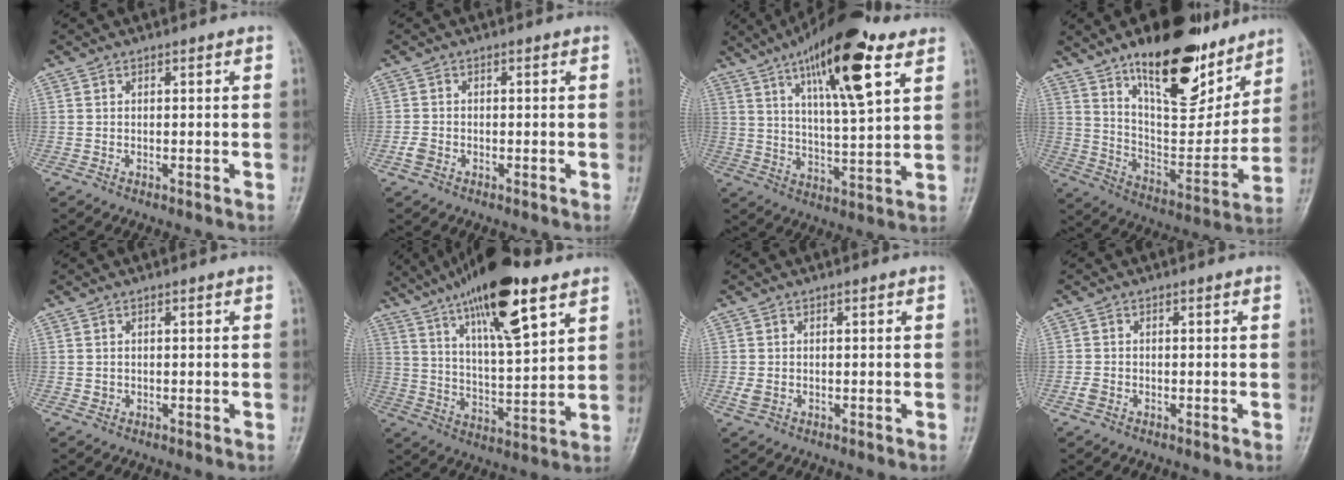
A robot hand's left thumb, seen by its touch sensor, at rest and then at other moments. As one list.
[{"total": 1.9, "force": [-0.8, 1.4, 0.9], "torque": [-0.020, 0.002, -0.020]}, {"total": 18.6, "force": [9.9, 5.0, 14.9], "torque": [-0.222, -0.032, 0.161]}, {"total": 23.7, "force": [15.5, 9.5, 15.2], "torque": [-0.181, -0.077, 0.254]}, {"total": 0.9, "force": [0.2, 0.8, 0.4], "torque": [-0.001, 0.001, 0.003]}, {"total": 20.0, "force": [12.1, 5.0, 15.1], "torque": [-0.246, -0.037, 0.209]}, {"total": 1.9, "force": [-0.1, 1.4, 1.3], "torque": [-0.025, -0.002, 0.000]}, {"total": 1.5, "force": [-0.6, 1.1, 0.7], "torque": [-0.014, 0.001, -0.014]}]